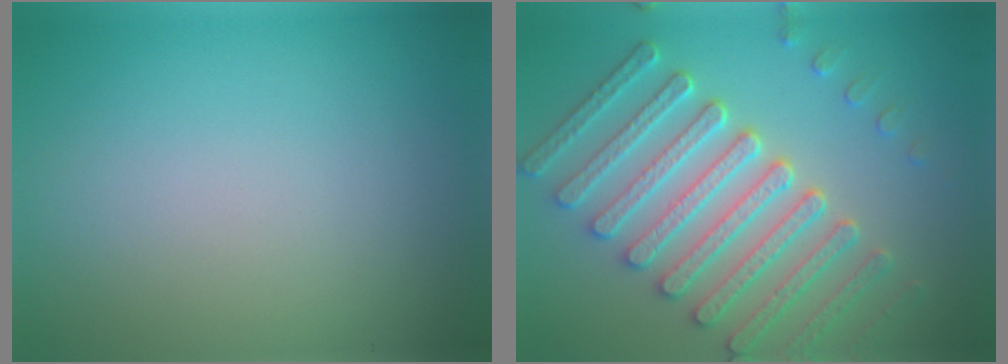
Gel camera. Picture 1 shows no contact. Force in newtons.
{"total": 6.7, "press": 6.1, "slide": 2.7}